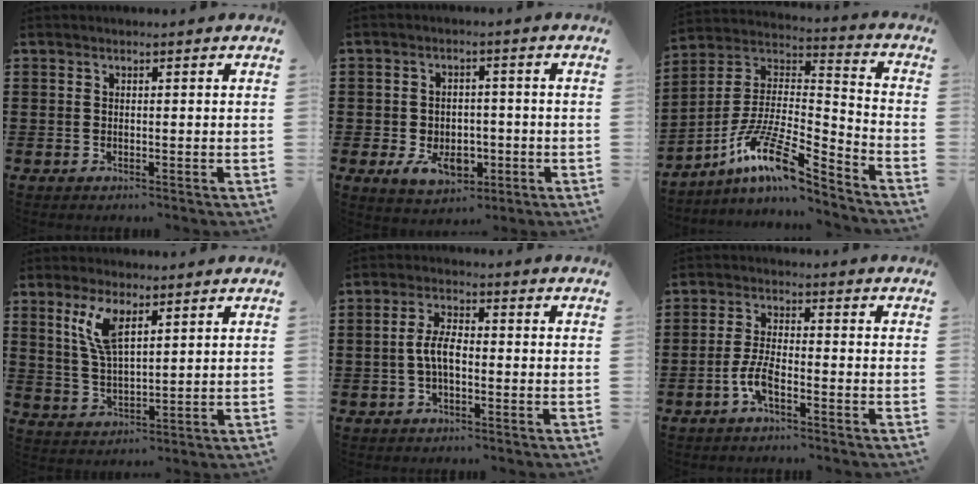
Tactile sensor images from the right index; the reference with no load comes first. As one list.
[{"total": 6.0, "force": [-2.2, 4.1, 3.8], "torque": [-0.072, 0.005, -0.044]}, {"total": 12.2, "force": [-8.6, 2.6, 8.4], "torque": [-0.174, -0.003, -0.170]}, {"total": 7.0, "force": [3.4, 2.4, 5.6], "torque": [-0.120, 0.006, 0.060]}, {"total": 4.9, "force": [-0.9, 2.2, 4.3], "torque": [-0.098, 0.001, -0.022]}, {"total": 4.5, "force": [-2.3, 1.2, 3.7], "torque": [-0.088, -0.002, -0.049]}]